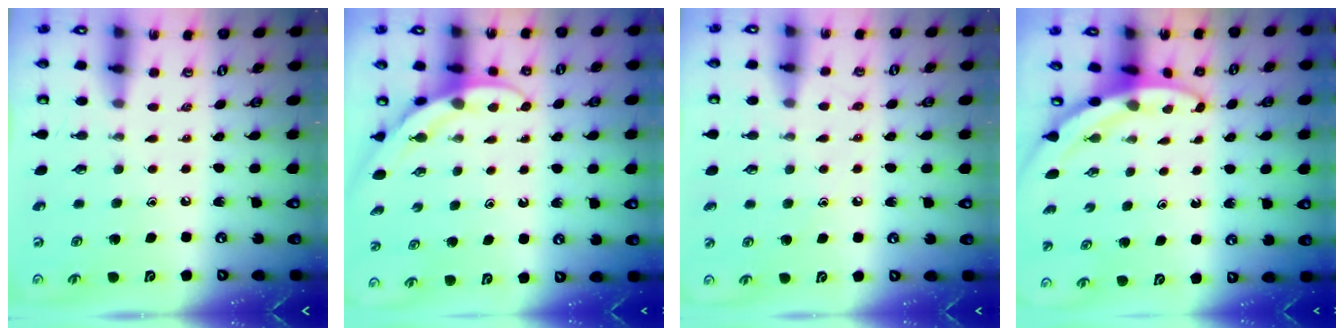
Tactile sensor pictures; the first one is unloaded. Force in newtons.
{"total": 5.4, "press": 5.4, "slide": 0.4}
{"total": 5.3, "press": 5.2, "slide": 0.5}
{"total": 3.4, "press": 3.4, "slide": 0.1}